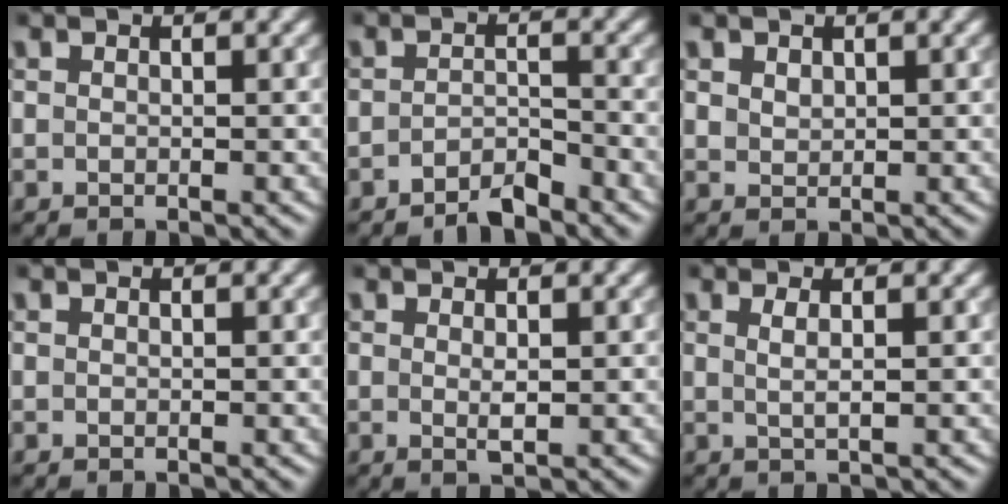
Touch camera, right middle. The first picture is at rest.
{"total": 2.4, "force": [-2.1, 0.5, 1.0], "torque": [-0.016, 0.006, -0.040]}
{"total": 1.1, "force": [0.6, 0.8, 0.5], "torque": [-0.010, -0.001, 0.015]}
{"total": 0.0}
{"total": 1.2, "force": [0.2, 0.2, 1.1], "torque": [-0.020, -0.002, 0.003]}
{"total": 1.5, "force": [0.5, 0.5, 1.4], "torque": [-0.021, 0.002, 0.004]}